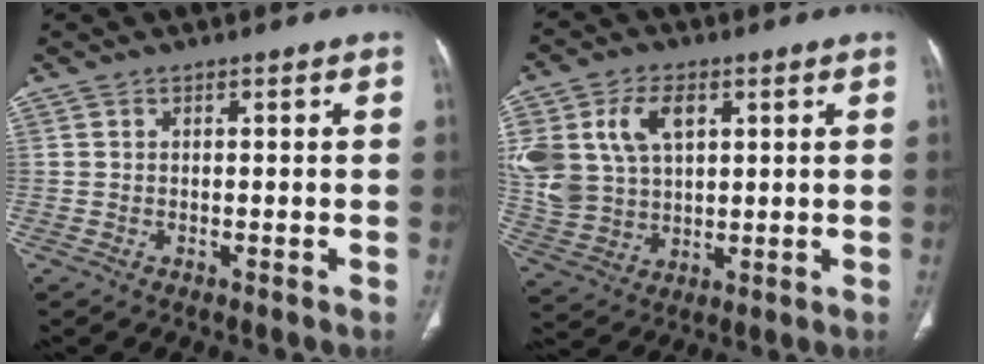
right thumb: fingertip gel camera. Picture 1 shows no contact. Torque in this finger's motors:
{"motor_torque": [0.64, 0.66, 0.85, 0.51, 0.12]}